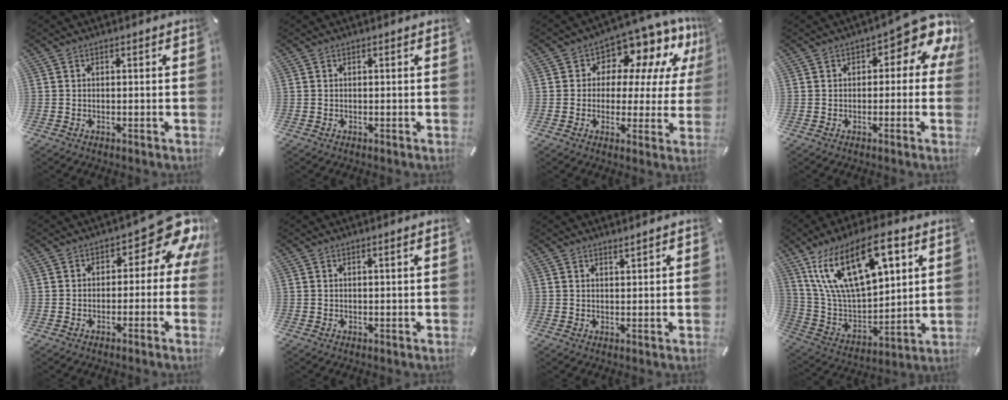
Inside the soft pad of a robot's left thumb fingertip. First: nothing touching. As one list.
[{"total": 0.0}, {"total": 9.5, "force": [6.6, 5.8, 3.4], "torque": [-0.059, -0.061, 0.118]}, {"total": 8.9, "force": [4.1, 4.0, 6.8], "torque": [-0.079, -0.032, 0.065]}, {"total": 10.3, "force": [3.9, 5.5, 7.8], "torque": [-0.085, -0.033, 0.065]}, {"total": 0.9, "force": [0.4, 0.0, 0.8], "torque": [-0.014, -0.001, 0.006]}, {"total": 1.3, "force": [1.2, 0.2, 0.4], "torque": [-0.008, -0.001, 0.022]}, {"total": 22.6, "force": [11.5, 11.6, 15.6], "torque": [-0.312, -0.048, 0.195]}]